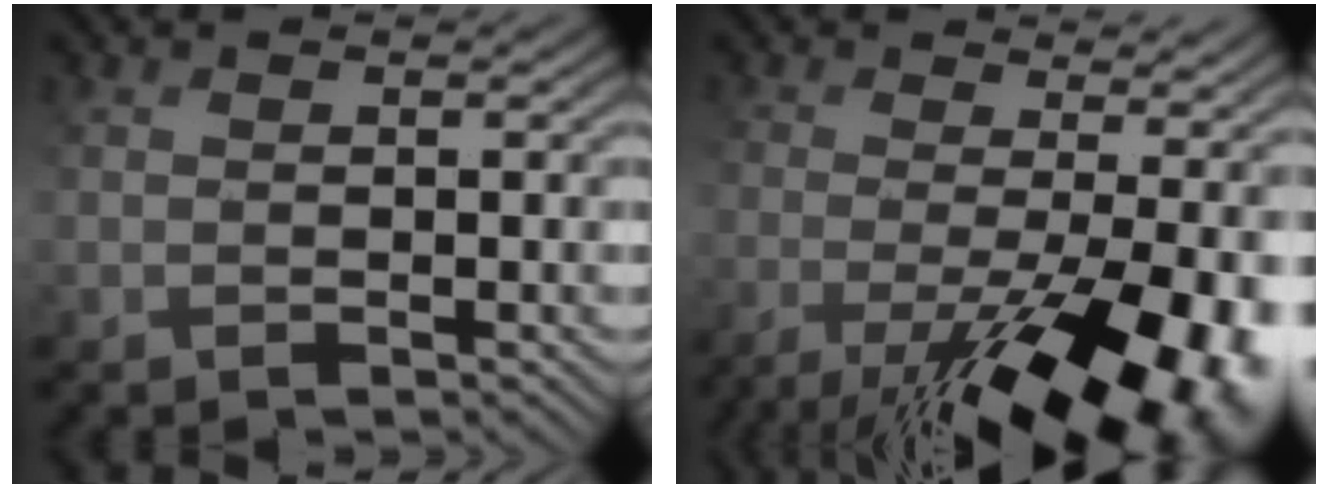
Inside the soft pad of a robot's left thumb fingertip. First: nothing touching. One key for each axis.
{"total": 16.1, "fx": -6.2, "fy": 5.8, "fz": 13.7, "tx": -0.228, "ty": -0.025, "tz": -0.081}